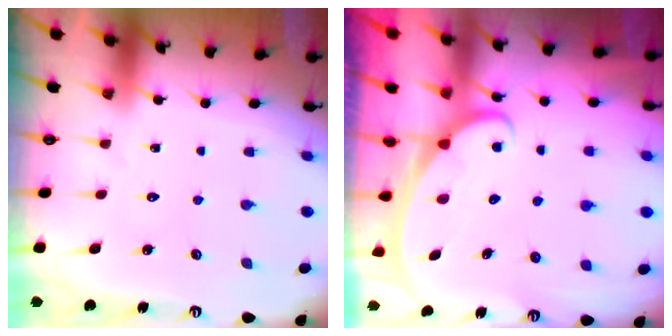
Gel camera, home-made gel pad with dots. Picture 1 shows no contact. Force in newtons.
{"total": 2.5, "press": 2.5, "slide": 0.4}